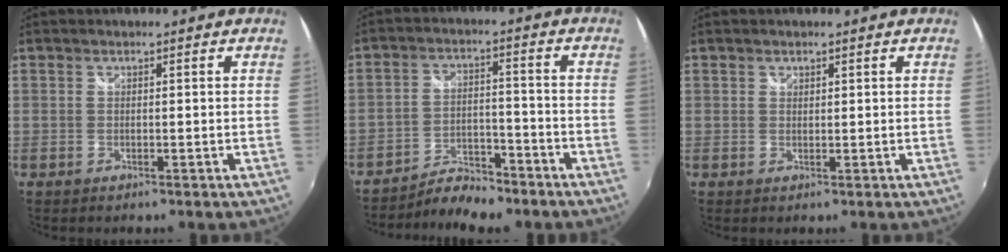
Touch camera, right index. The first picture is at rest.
{"total": 7.7, "force": [-6.9, 2.4, 2.3], "torque": [-0.057, 0.009, -0.114]}
{"total": 0.7, "force": [0.5, 0.5, 0.1], "torque": [-0.001, 0.001, 0.008]}